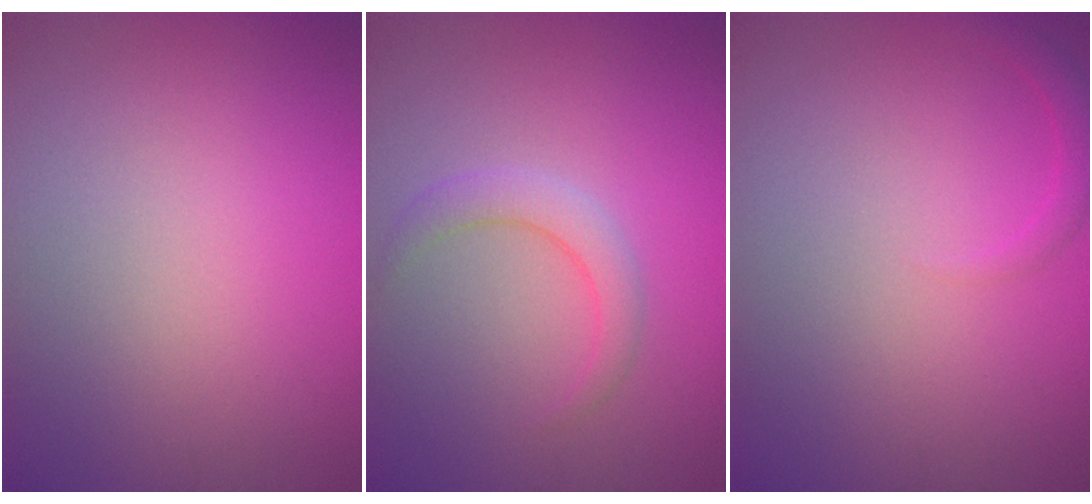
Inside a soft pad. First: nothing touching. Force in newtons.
{"total": 2.3, "press": 2.3, "slide": 0.0}
{"total": 1.1, "press": 1.1, "slide": 0.1}